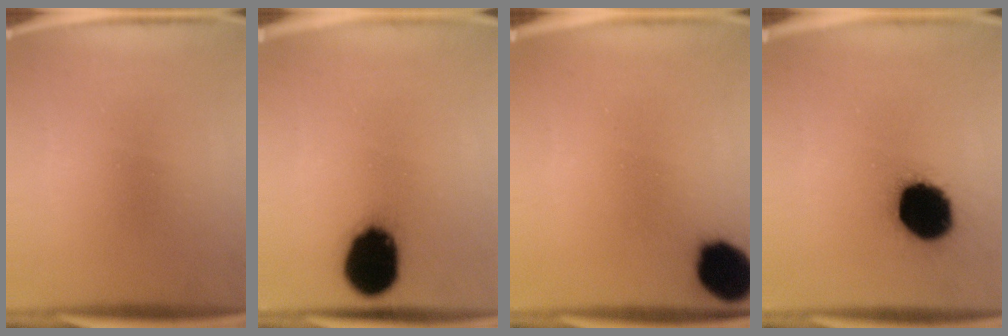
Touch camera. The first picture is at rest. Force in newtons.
{"total": 17.0}
{"total": 12.2}
{"total": 18.9}